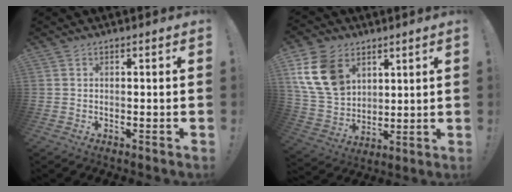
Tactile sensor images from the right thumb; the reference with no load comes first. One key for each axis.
{"total": 17.0, "fx": 7.7, "fy": 12.1, "fz": 9.1, "tx": -0.179, "ty": -0.030, "tz": 0.154}